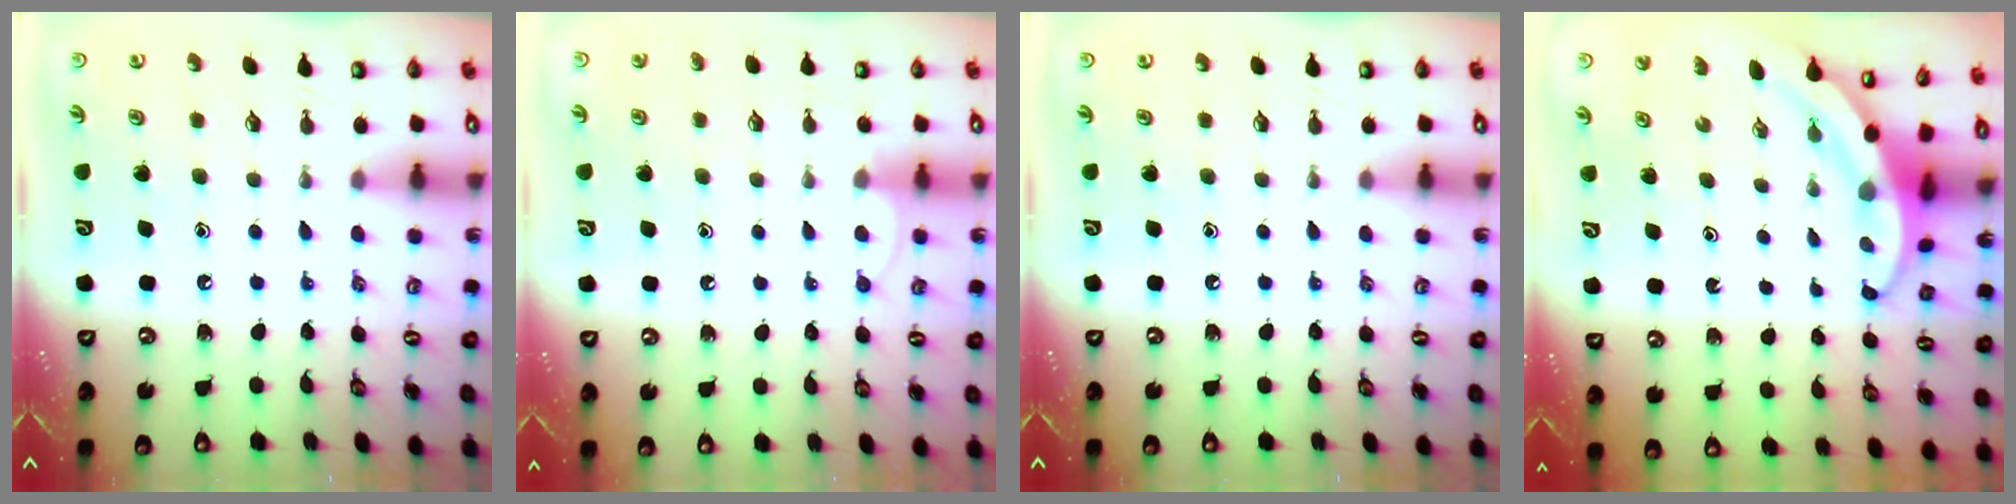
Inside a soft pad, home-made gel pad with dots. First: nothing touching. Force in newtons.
{"total": 4.9, "press": 4.8, "slide": 0.5}
{"total": 0.0}
{"total": 3.6, "press": 3.6, "slide": 0.2}